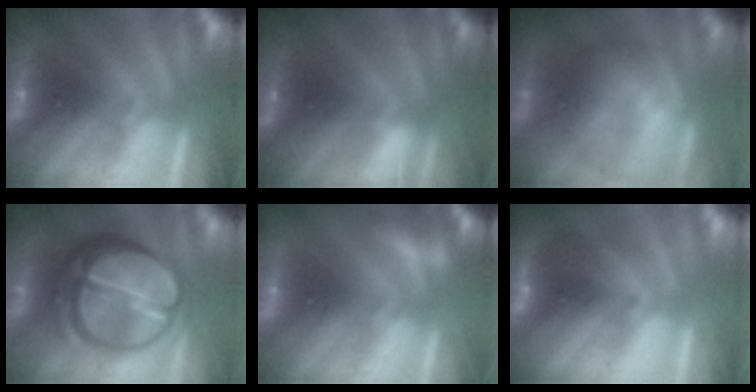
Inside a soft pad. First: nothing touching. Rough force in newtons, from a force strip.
{"total": 1.6}
{"total": 6.8}
{"total": 7.1}
{"total": 2.8}
{"total": 2.6}